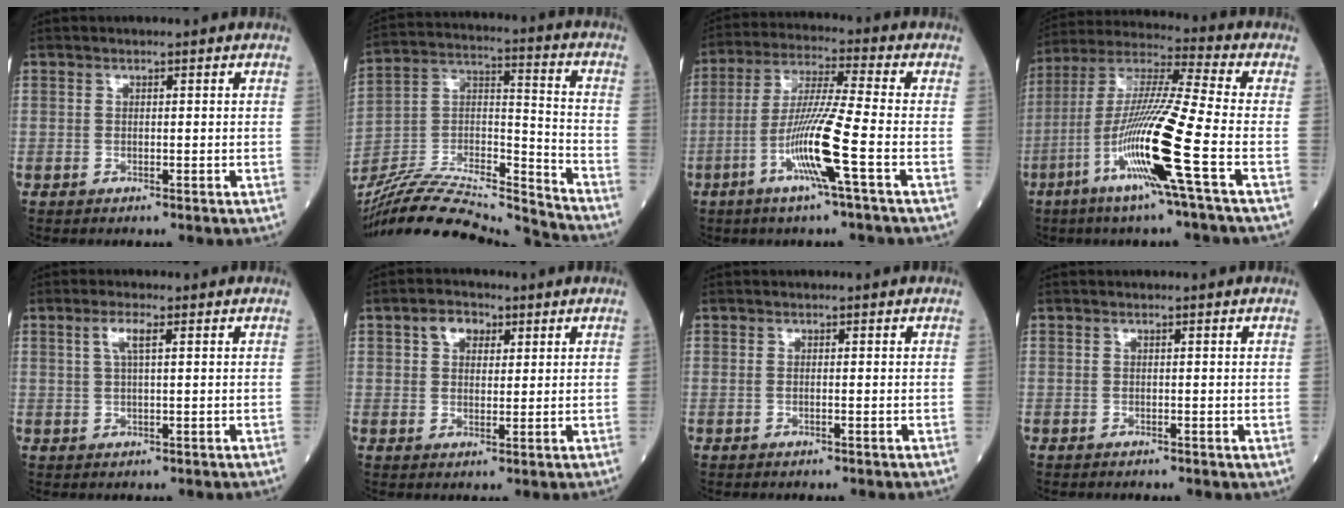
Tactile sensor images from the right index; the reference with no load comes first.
{"total": 23.0, "force": [-21.9, 0.9, 7.1], "torque": [-0.157, 0.006, -0.368]}
{"total": 10.8, "force": [-3.9, -1.2, 10.0], "torque": [-0.199, -0.010, -0.076]}
{"total": 16.0, "force": [-5.9, -1.5, 14.8], "torque": [-0.299, -0.018, -0.117]}
{"total": 2.7, "force": [1.2, 0.3, 2.4], "torque": [-0.056, 0.008, 0.026]}
{"total": 3.9, "force": [1.9, 2.6, 2.1], "torque": [-0.036, 0.013, 0.036]}
{"total": 0.0}
{"total": 0.0}